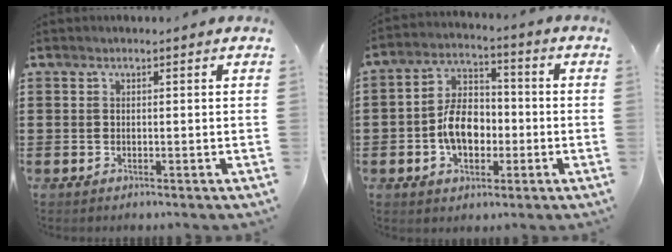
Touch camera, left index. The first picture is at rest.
{"total": 8.0, "force": [-1.8, 5.3, 5.7], "torque": [-0.116, 0.009, -0.039]}